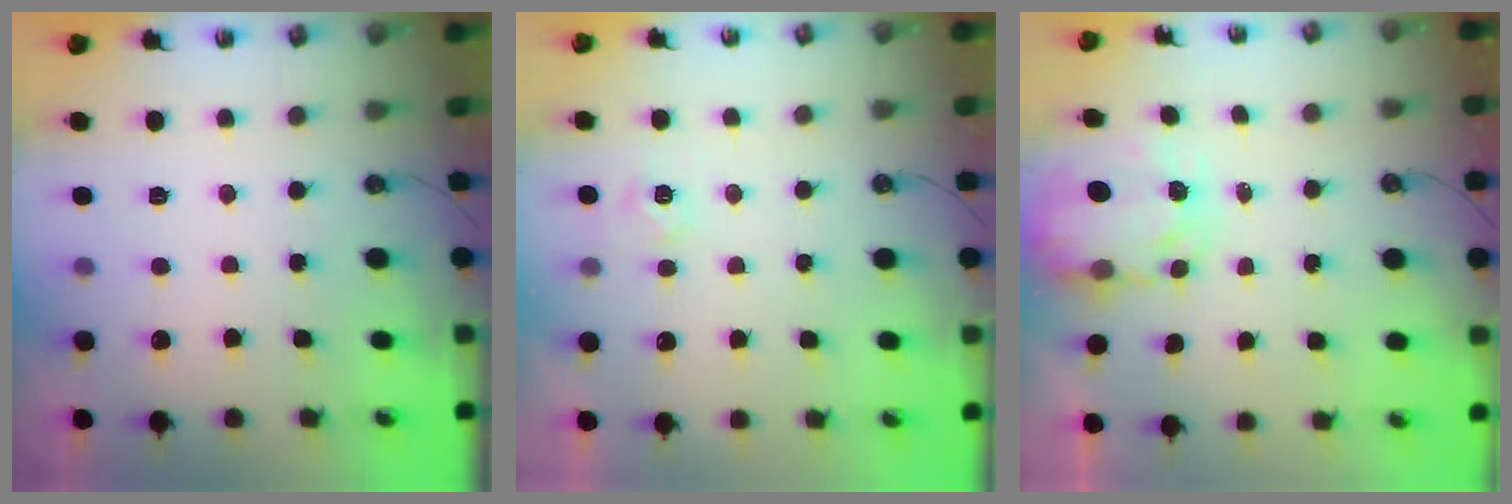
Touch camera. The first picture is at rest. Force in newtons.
{"total": 3.6, "press": 3.6, "slide": 0.4}
{"total": 4.0, "press": 3.9, "slide": 0.3}